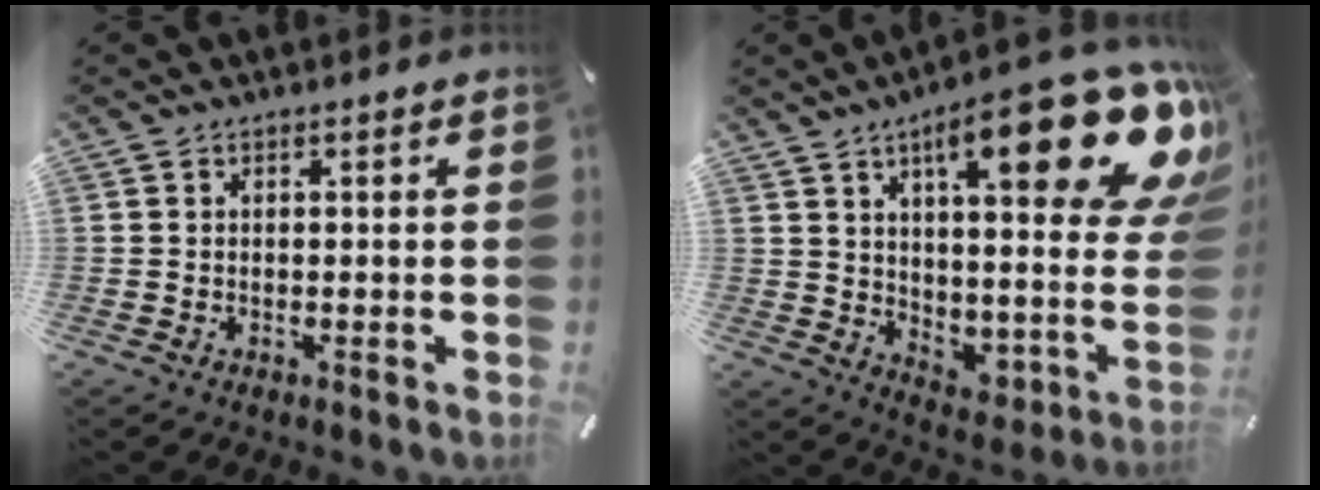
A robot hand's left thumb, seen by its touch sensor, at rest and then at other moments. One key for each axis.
{"total": 24.9, "fx": 13.4, "fy": 10.1, "fz": 18.5, "tx": -0.234, "ty": -0.101, "tz": 0.222}